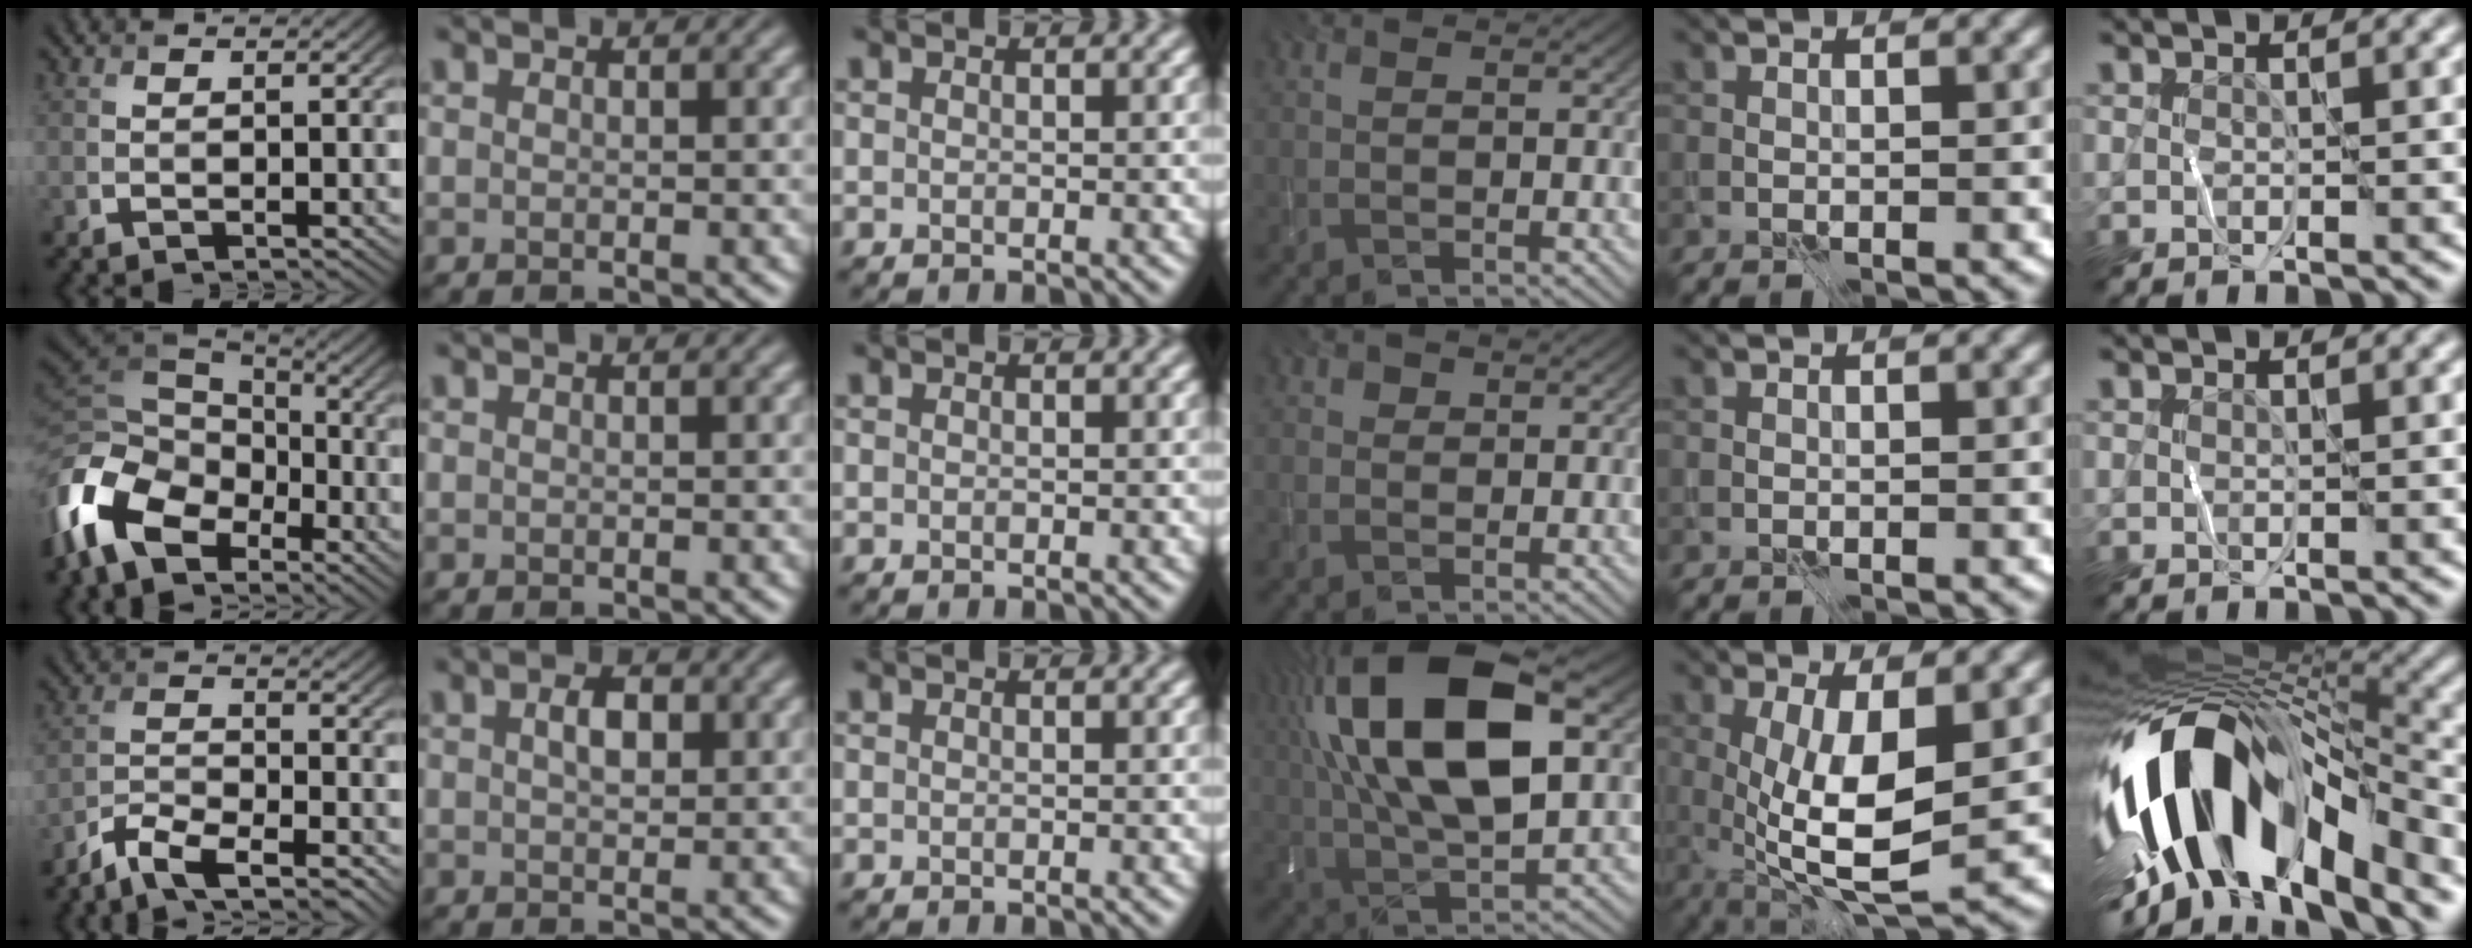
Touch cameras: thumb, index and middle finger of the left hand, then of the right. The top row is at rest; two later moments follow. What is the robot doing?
{"motion": "wipe", "object": "whiteboard"}